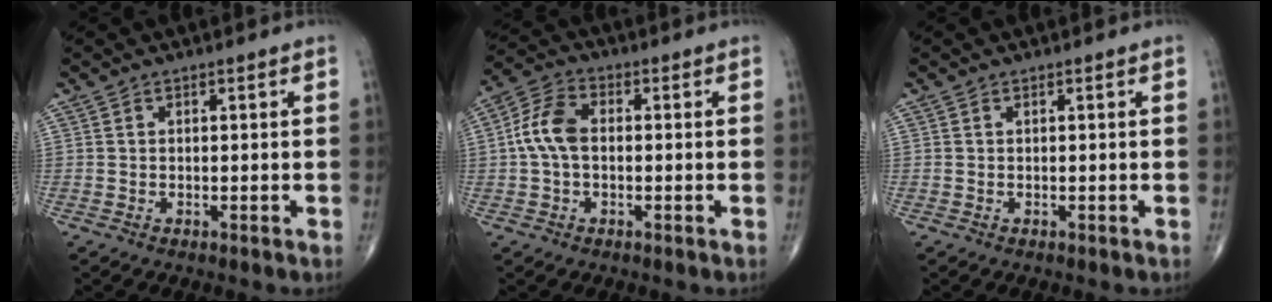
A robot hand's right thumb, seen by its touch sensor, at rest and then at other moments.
{"total": 7.6, "force": [0.0, 4.7, 6.0], "torque": [-0.125, 0.023, -0.009]}
{"total": 0.0}